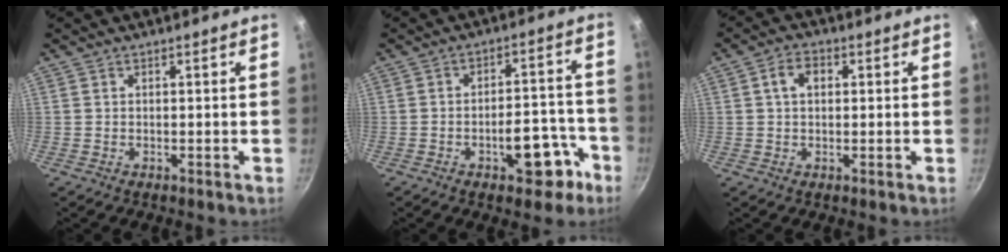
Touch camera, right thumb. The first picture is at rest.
{"total": 10.6, "force": [-5.2, 5.1, 7.7], "torque": [-0.067, 0.051, -0.061]}
{"total": 4.5, "force": [0.9, 3.1, 3.1], "torque": [-0.041, 0.011, 0.010]}